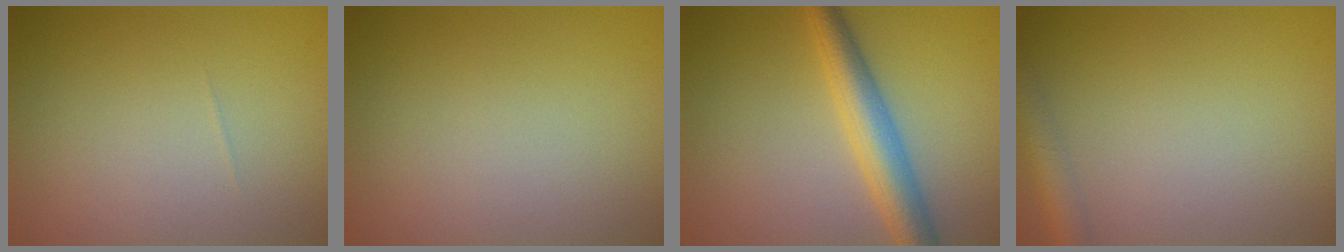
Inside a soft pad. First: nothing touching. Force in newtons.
{"total": 0.0}
{"total": 4.9, "press": 4.9, "slide": 0.1}
{"total": 2.9, "press": 2.9, "slide": 0.1}